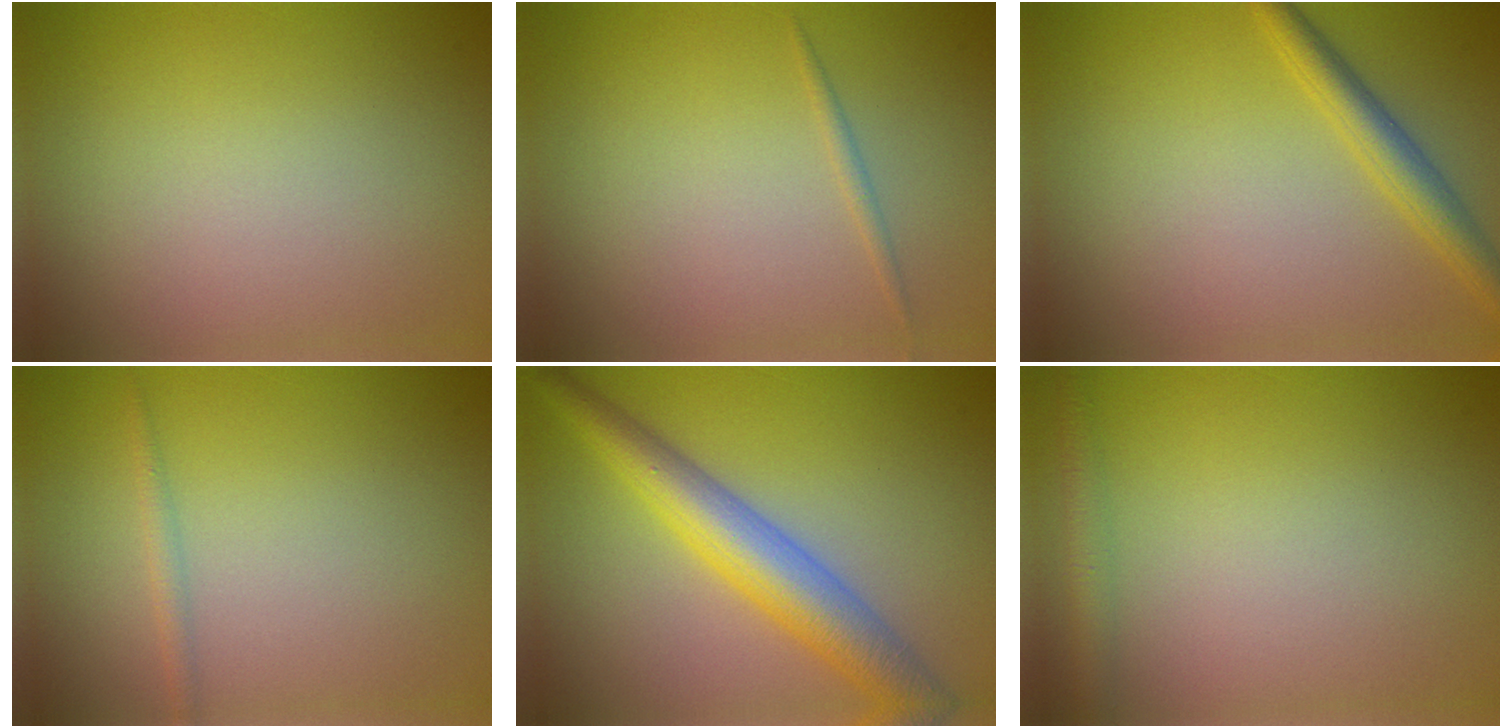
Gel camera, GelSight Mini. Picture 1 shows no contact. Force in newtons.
{"total": 0.7, "press": 0.7, "slide": 0.0}
{"total": 3.2, "press": 3.2, "slide": 0.1}
{"total": 1.1, "press": 1.1, "slide": 0.1}
{"total": 6.5, "press": 6.5, "slide": 0.1}
{"total": 2.1, "press": 2.1, "slide": 0.1}